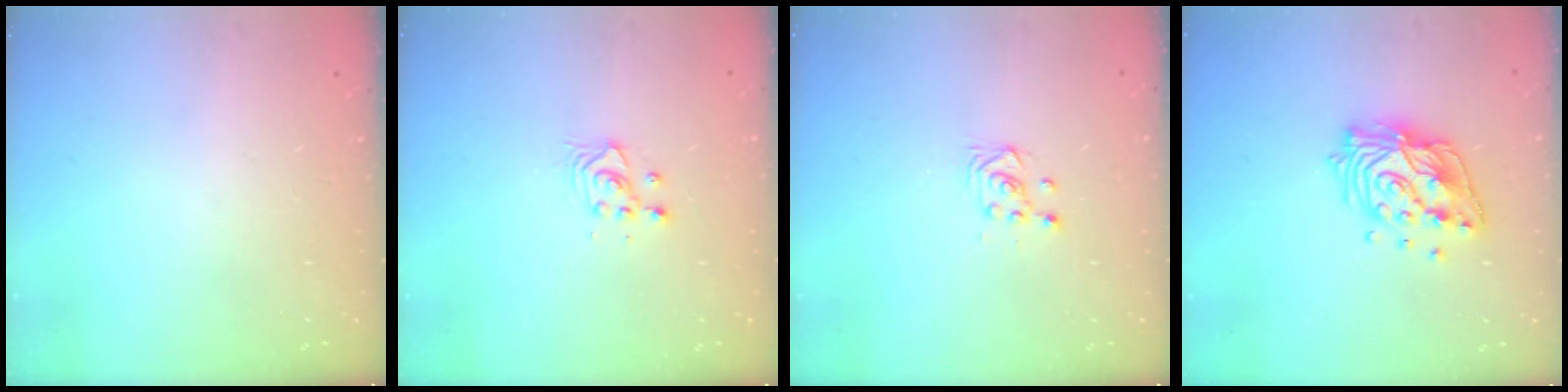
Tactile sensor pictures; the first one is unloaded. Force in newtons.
{"total": 3.7, "press": 3.7, "slide": 0.3}
{"total": 3.7, "press": 3.5, "slide": 1.1}
{"total": 15.9, "press": 15.8, "slide": 1.8}